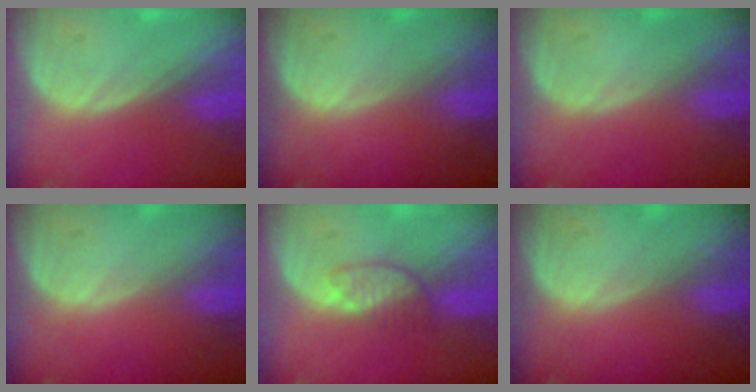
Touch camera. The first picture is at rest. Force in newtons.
{"total": 0.0}
{"total": 0.0}
{"total": 0.0}
{"total": 3.5, "press": 3.4, "slide": 0.9}
{"total": 0.0}